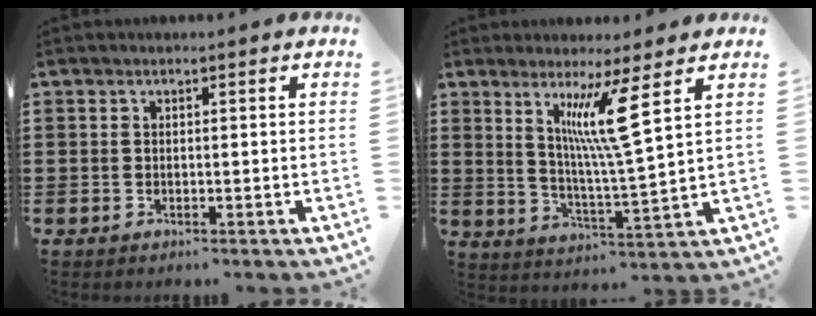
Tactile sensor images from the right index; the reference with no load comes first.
{"total": 8.8, "force": [4.3, -0.2, 7.7], "torque": [-0.160, -0.010, 0.071]}